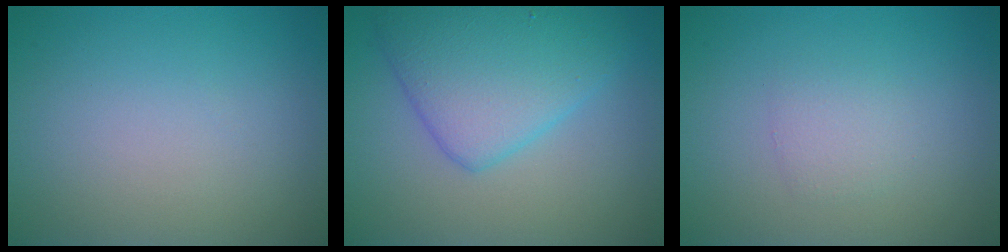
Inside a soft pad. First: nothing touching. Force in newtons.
{"total": 6.0, "press": 6.0, "slide": 0.1}
{"total": 1.4, "press": 1.4, "slide": 0.1}